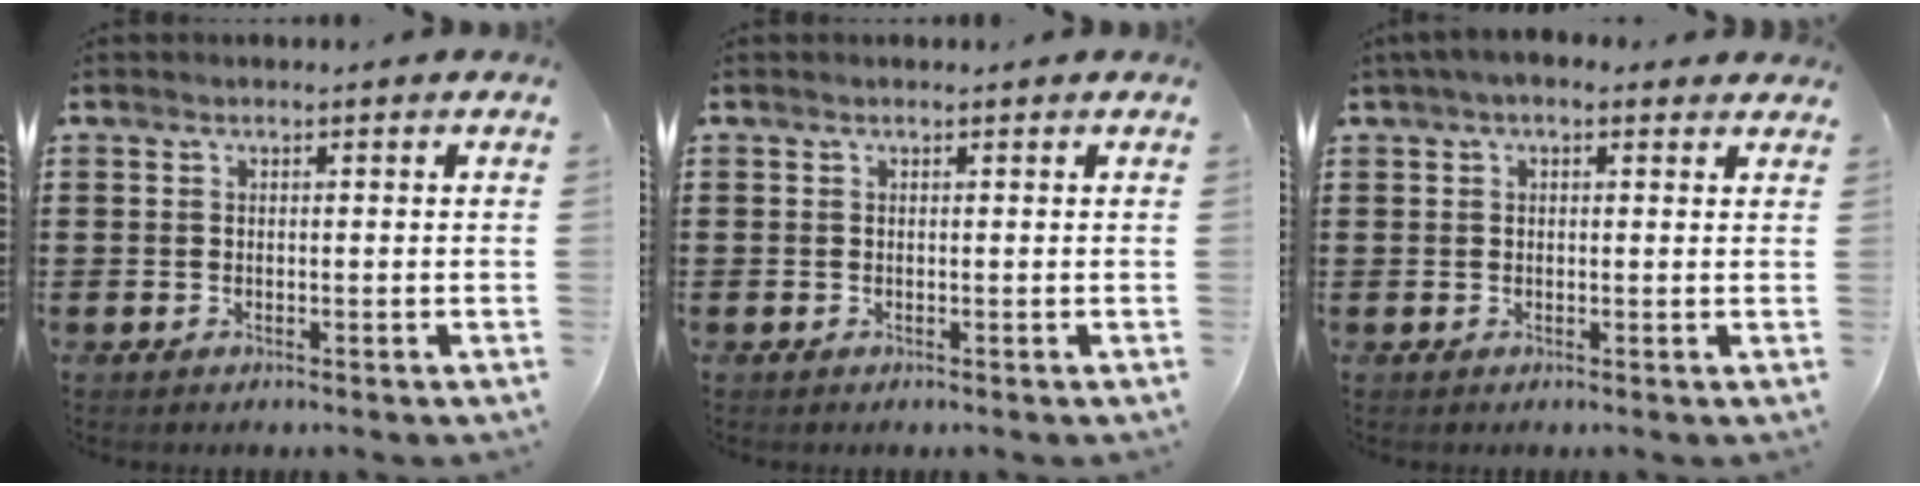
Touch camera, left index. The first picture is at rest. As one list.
[{"total": 0.0}, {"total": 1.9, "force": [0.9, 1.1, 1.3], "torque": [-0.029, 0.008, 0.015]}]